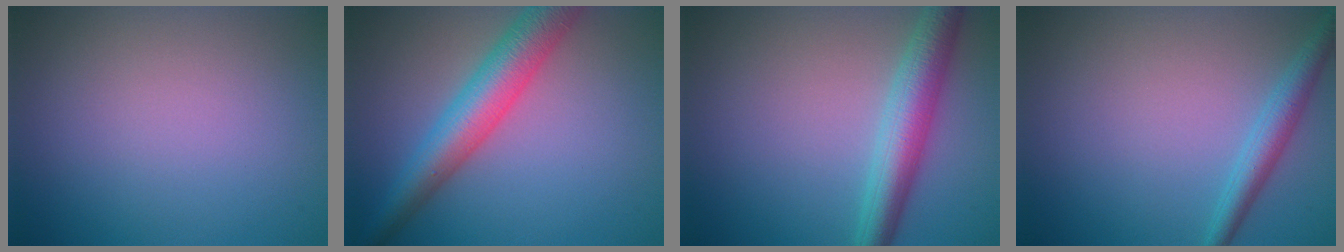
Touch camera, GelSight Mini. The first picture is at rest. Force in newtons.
{"total": 6.4, "press": 6.4, "slide": 0.1}
{"total": 5.0, "press": 5.0, "slide": 0.1}
{"total": 2.6, "press": 2.6, "slide": 0.1}